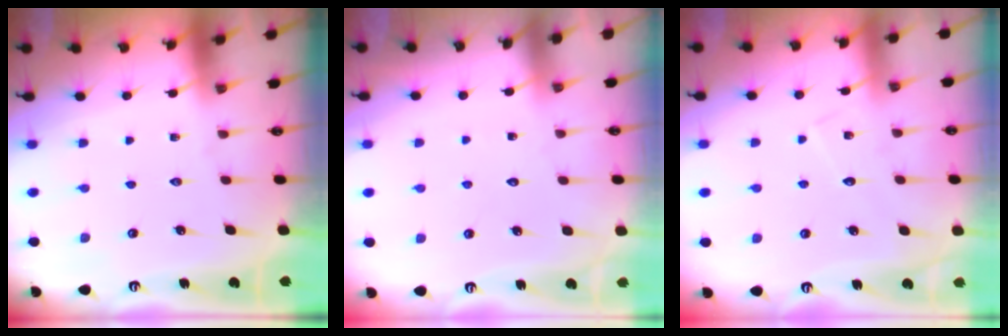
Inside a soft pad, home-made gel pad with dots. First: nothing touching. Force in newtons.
{"total": 3.2, "press": 3.2, "slide": 0.3}
{"total": 5.5, "press": 5.5, "slide": 0.4}